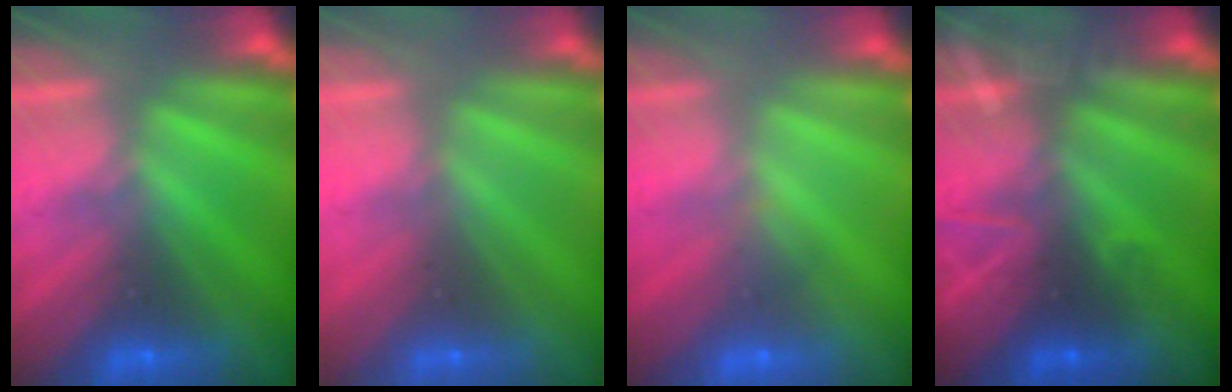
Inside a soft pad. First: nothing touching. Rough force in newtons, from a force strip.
{"total": 2.8}
{"total": 2.8}
{"total": 2.9}